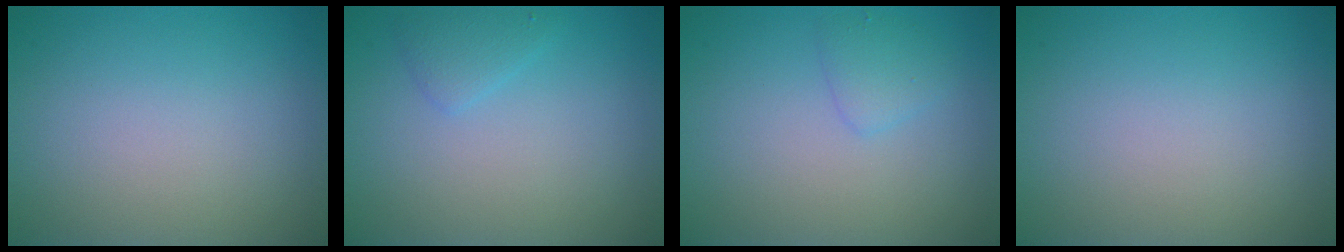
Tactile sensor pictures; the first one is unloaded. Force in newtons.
{"total": 1.4, "press": 1.4, "slide": 0.0}
{"total": 1.4, "press": 1.4, "slide": 0.1}
{"total": 0.0}